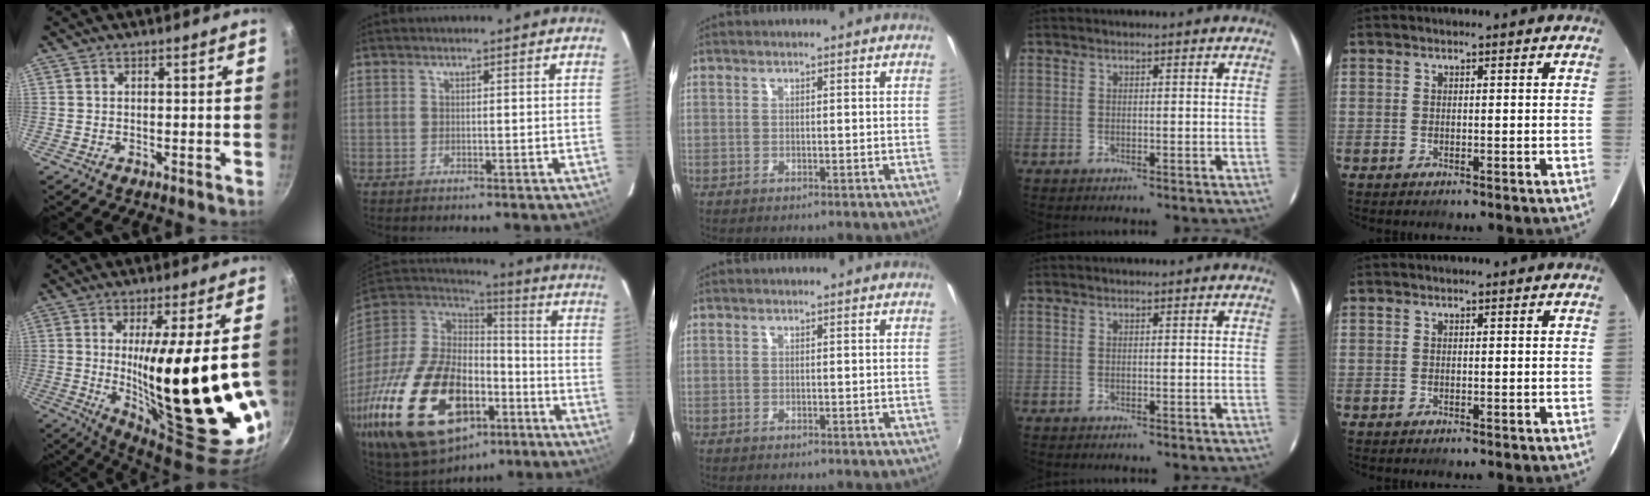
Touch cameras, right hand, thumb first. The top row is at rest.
{"thumb": {"total": 25.3, "force": [-1.8, 5.2, 24.7], "torque": [-0.362, -0.035, -0.006]}, "index": {"total": 34.1, "force": [-15.2, 19.9, 23.2], "torque": [-0.493, -0.024, -0.234]}}